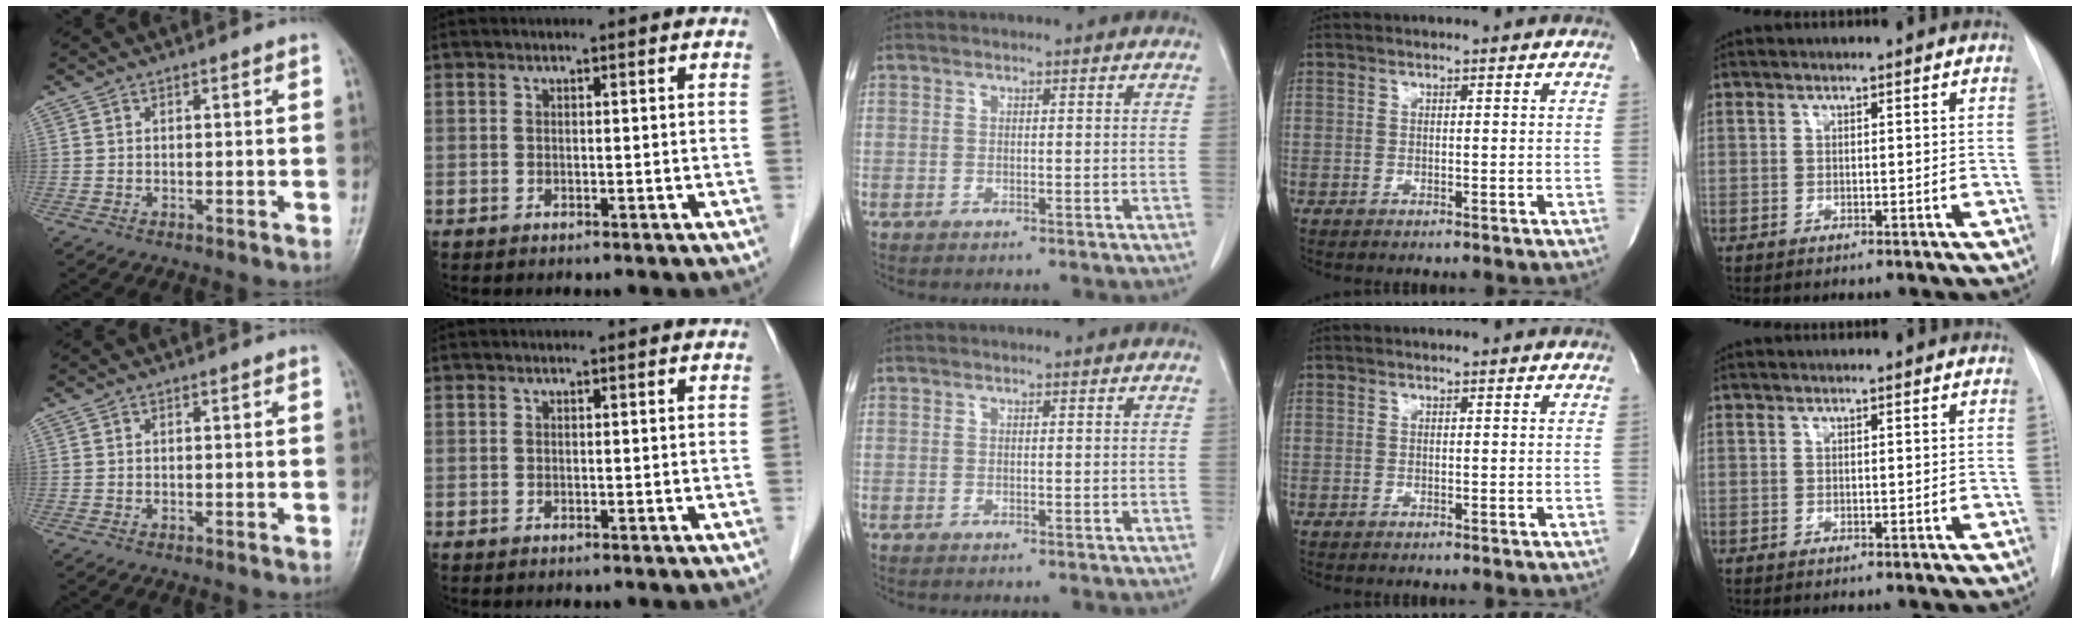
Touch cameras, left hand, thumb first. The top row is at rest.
{}